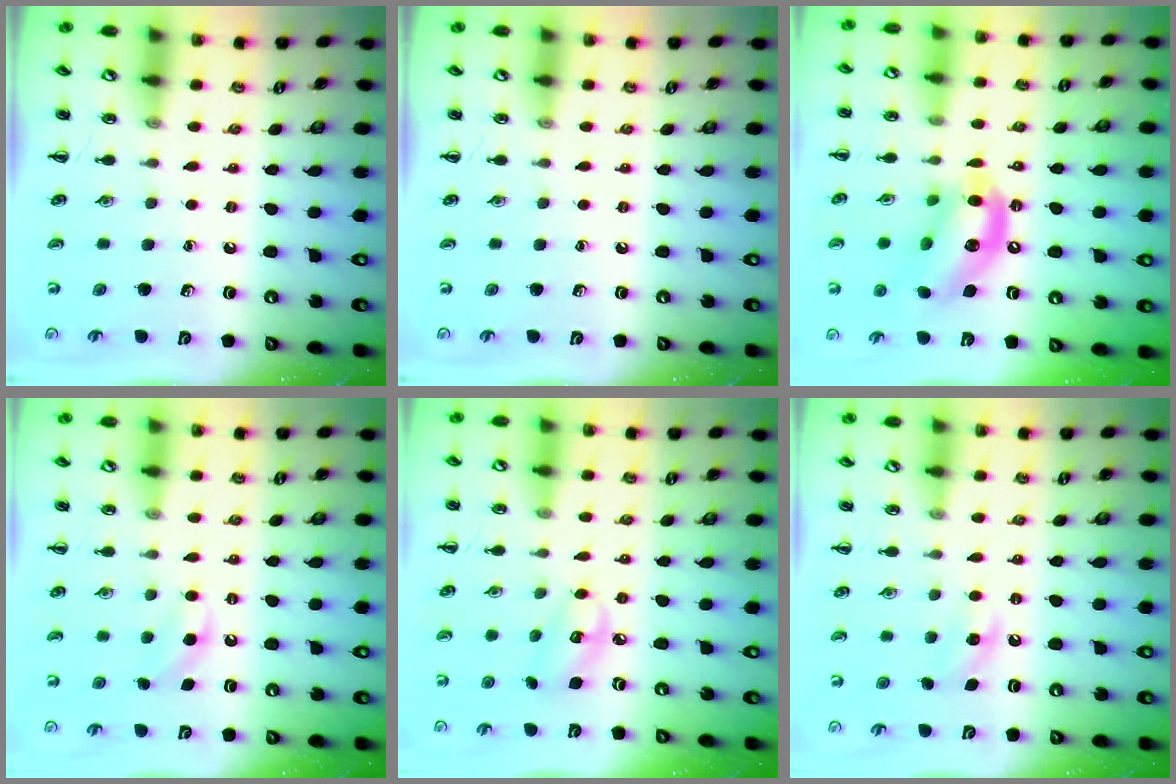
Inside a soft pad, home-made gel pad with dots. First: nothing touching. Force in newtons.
{"total": 0.0}
{"total": 12.8, "press": 12.3, "slide": 3.4}
{"total": 5.6, "press": 5.4, "slide": 1.5}
{"total": 7.1, "press": 7.0, "slide": 1.2}
{"total": 6.4, "press": 6.2, "slide": 1.6}